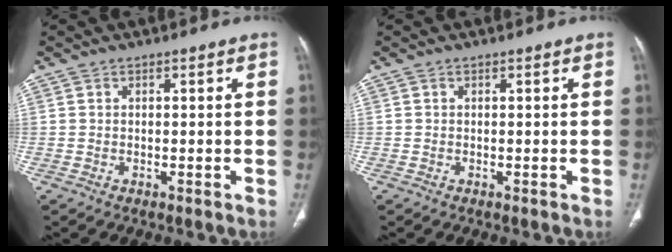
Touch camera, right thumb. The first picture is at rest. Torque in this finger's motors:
{"motor_torque": [0.23, -0.01, 0.02, -0.14, -0.04]}